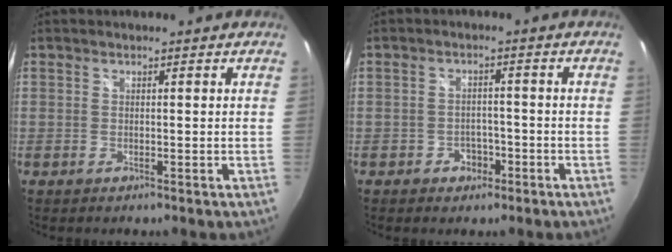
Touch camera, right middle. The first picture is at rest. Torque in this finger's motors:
{"motor_torque": [0.46, -0.38, 0.02, 0.00]}